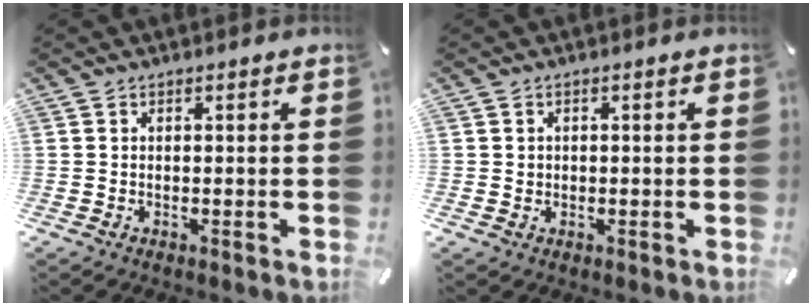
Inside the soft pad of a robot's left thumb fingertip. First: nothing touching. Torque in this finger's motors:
{"motor_torque": [-0.01, -0.17, 0.01, -0.05, -0.01]}